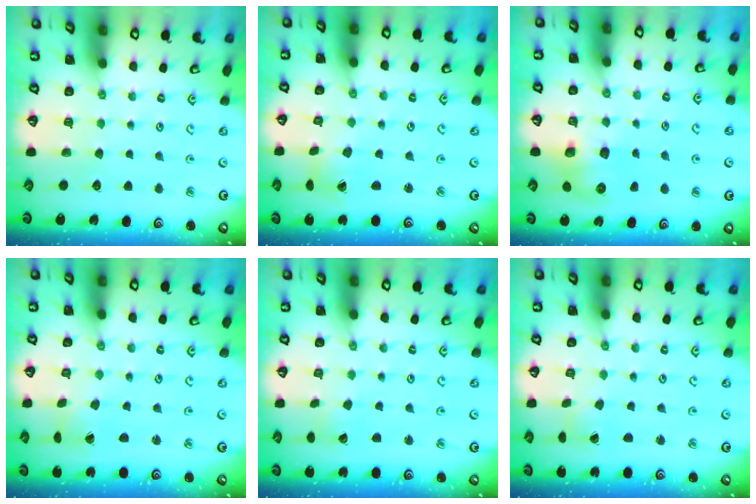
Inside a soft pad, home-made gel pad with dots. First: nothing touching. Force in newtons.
{"total": 2.4, "press": 2.4, "slide": 0.3}
{"total": 8.8, "press": 8.7, "slide": 0.9}
{"total": 1.7, "press": 1.7, "slide": 0.1}
{"total": 2.2, "press": 2.2, "slide": 0.2}
{"total": 2.8, "press": 2.8, "slide": 0.2}